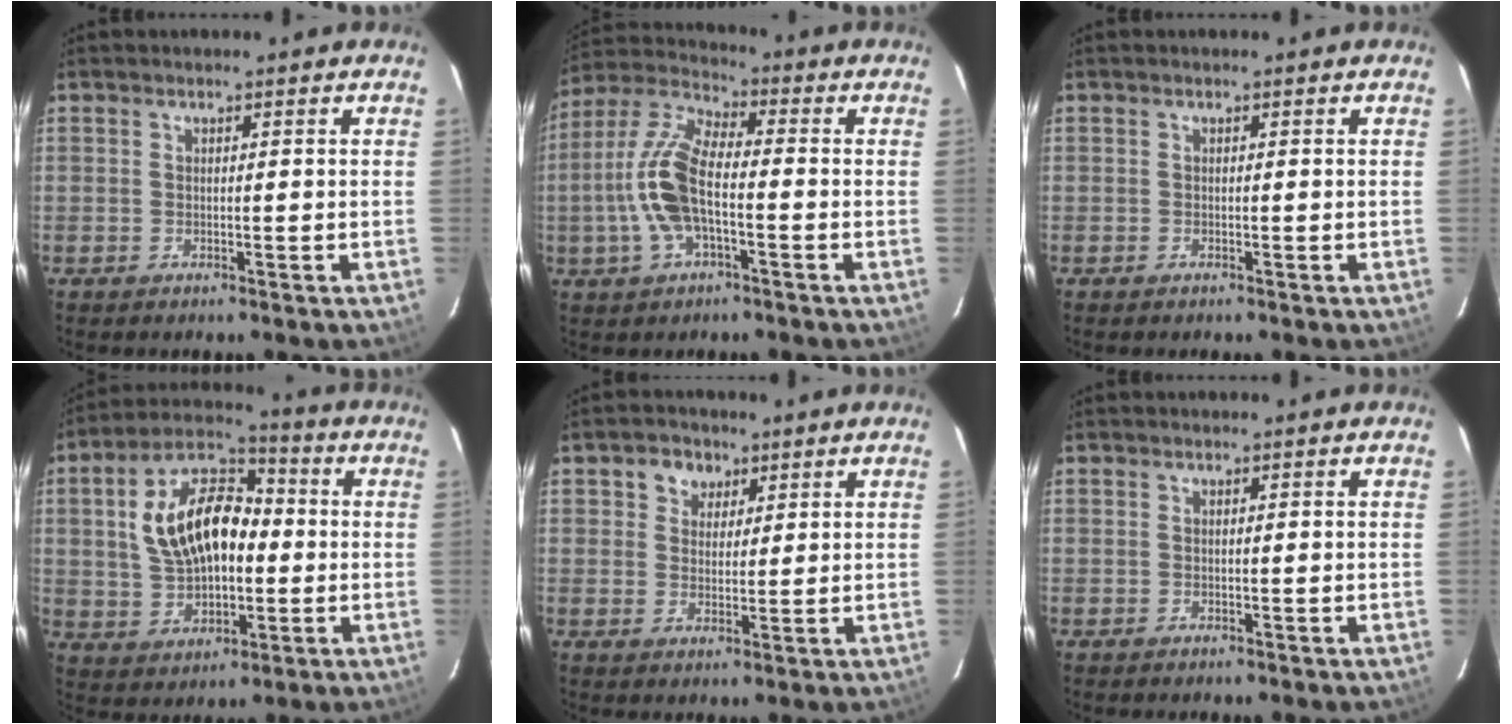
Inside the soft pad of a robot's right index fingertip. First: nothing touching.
{"total": 12.7, "force": [-2.6, 5.1, 11.3], "torque": [-0.244, 0.008, -0.055]}
{"total": 0.0}
{"total": 15.6, "force": [0.9, 9.3, 12.4], "torque": [-0.242, 0.027, 0.022]}
{"total": 4.4, "force": [2.1, 3.7, 1.2], "torque": [-0.011, 0.013, 0.037]}
{"total": 0.0}